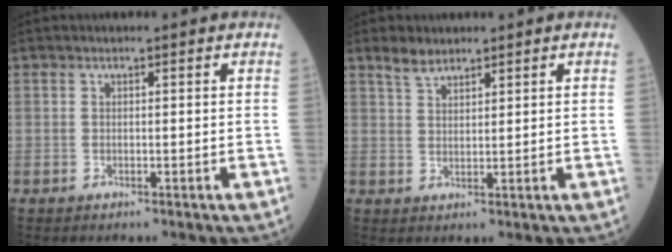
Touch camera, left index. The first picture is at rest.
{"total": 2.8, "force": [2.5, 0.9, 1.0], "torque": [-0.025, 0.007, 0.050]}